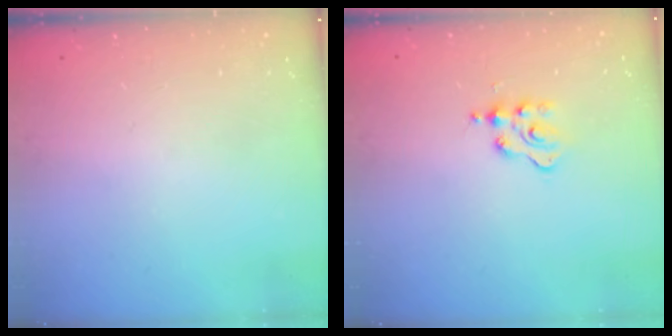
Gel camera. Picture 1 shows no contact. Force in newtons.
{"total": 2.3, "press": 2.2, "slide": 0.5}